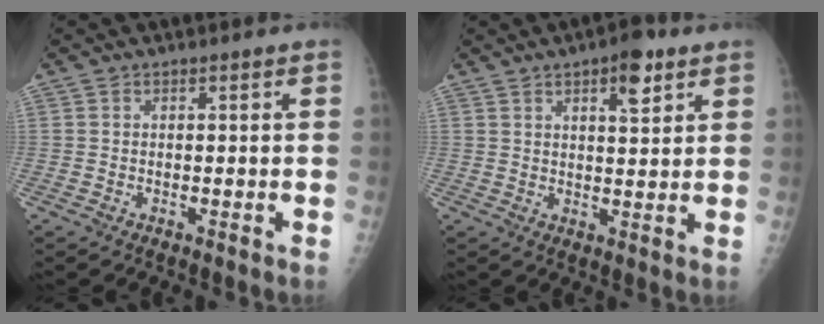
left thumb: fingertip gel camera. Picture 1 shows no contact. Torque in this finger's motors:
{"motor_torque": [0.19, 0.51, -0.11, -0.21, 0.06]}